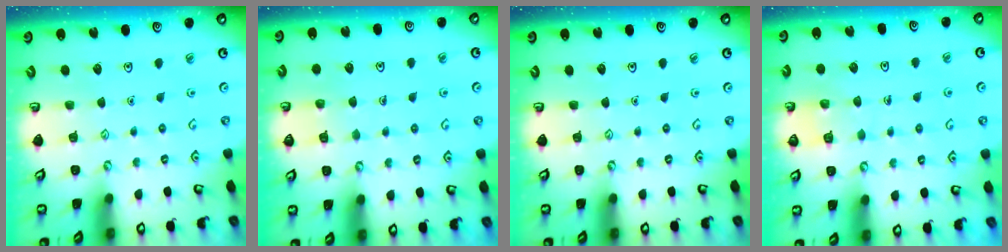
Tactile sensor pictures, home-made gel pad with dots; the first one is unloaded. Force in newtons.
{"total": 3.6, "press": 3.6, "slide": 0.3}
{"total": 0.0}
{"total": 4.3, "press": 4.3, "slide": 0.3}